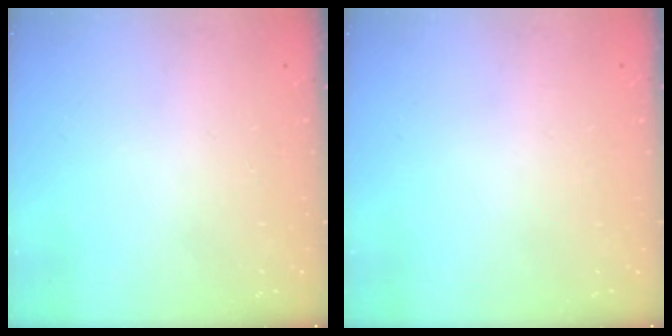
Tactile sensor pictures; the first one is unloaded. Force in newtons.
{"total": 0.0}